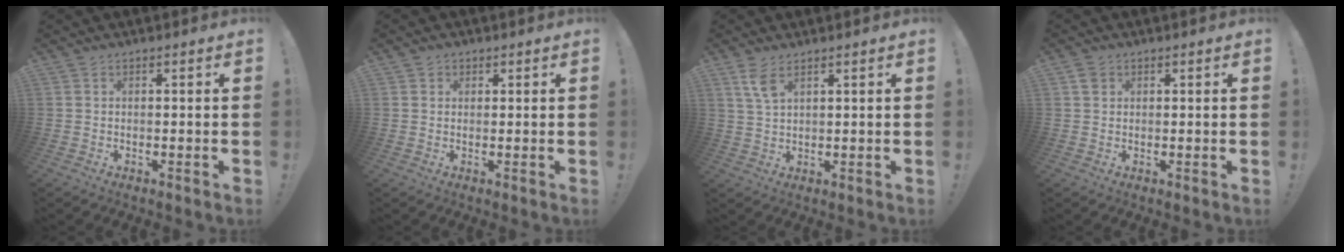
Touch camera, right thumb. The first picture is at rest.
{"total": 1.5, "force": [0.6, 1.3, 0.2], "torque": [0.000, -0.001, 0.011]}
{"total": 5.2, "force": [3.1, 1.9, 3.7], "torque": [-0.061, -0.015, 0.054]}
{"total": 2.0, "force": [1.1, 1.5, 0.7], "torque": [-0.002, -0.003, 0.018]}